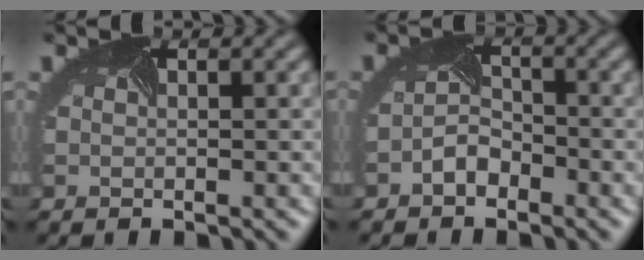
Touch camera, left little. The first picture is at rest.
{"total": 2.0, "force": [-1.6, 1.1, 0.7], "torque": [-0.020, 0.004, -0.032]}